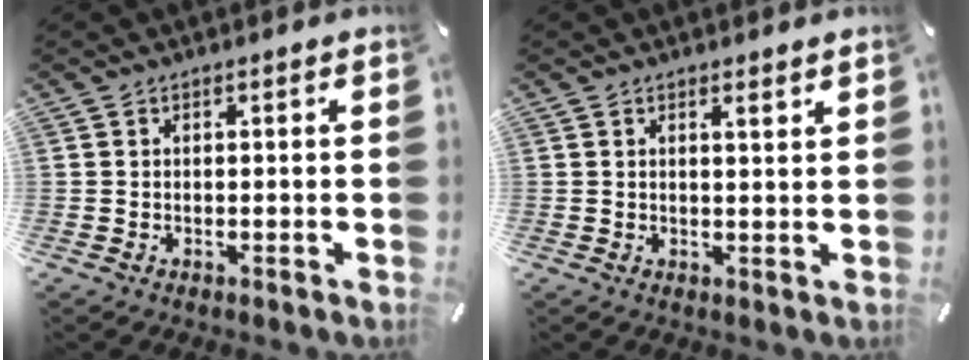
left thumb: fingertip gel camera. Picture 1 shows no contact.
{"total": 1.7, "force": [1.3, 0.1, 1.1], "torque": [-0.015, -0.006, 0.021]}